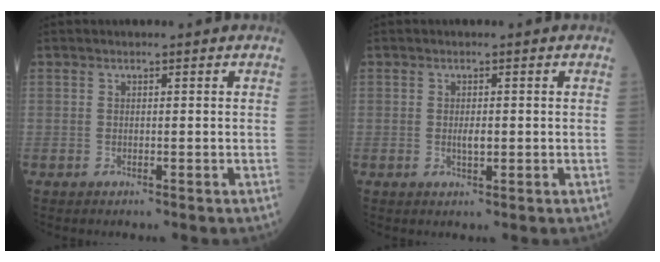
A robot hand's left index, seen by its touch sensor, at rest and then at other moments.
{"total": 1.5, "force": [0.0, 0.5, 1.4], "torque": [-0.028, -0.002, 0.002]}